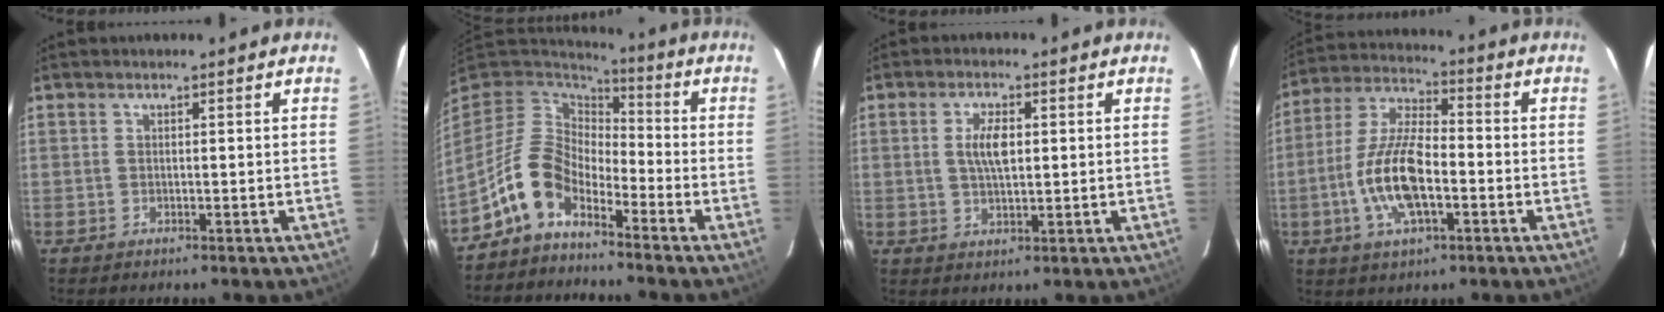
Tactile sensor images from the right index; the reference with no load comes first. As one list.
[{"total": 10.2, "force": [-6.2, 5.7, 5.8], "torque": [-0.117, 0.016, -0.127]}, {"total": 5.0, "force": [0.8, 2.0, 4.4], "torque": [-0.082, 0.004, 0.017]}, {"total": 13.7, "force": [-3.8, 5.3, 12.0], "torque": [-0.253, 0.001, -0.073]}]